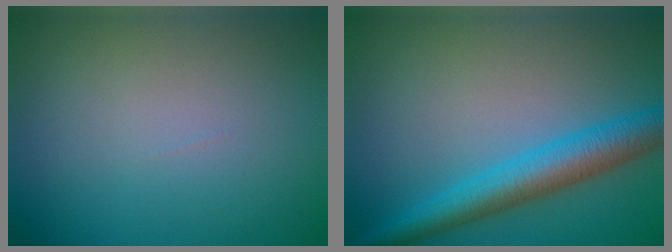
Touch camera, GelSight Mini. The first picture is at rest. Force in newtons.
{"total": 5.2, "press": 5.2, "slide": 0.1}